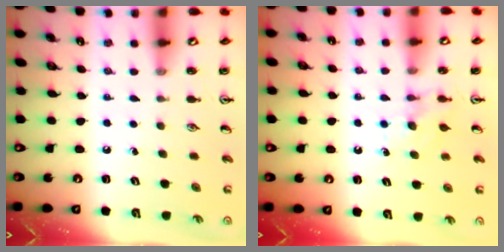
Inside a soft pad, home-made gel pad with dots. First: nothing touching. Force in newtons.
{"total": 4.1, "press": 4.0, "slide": 0.6}